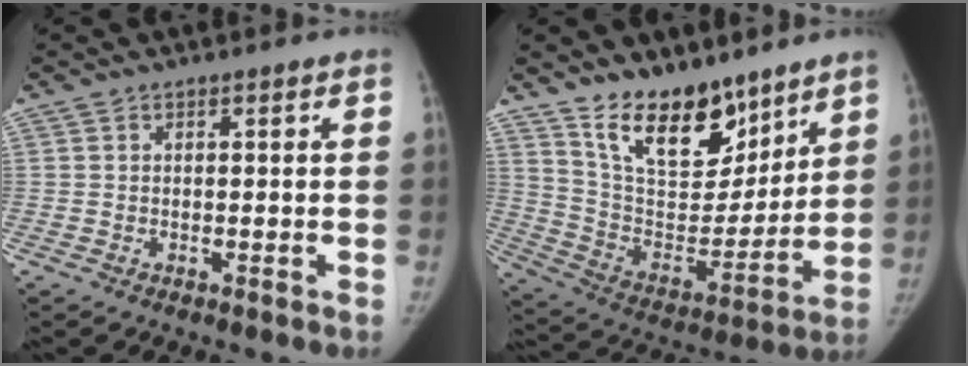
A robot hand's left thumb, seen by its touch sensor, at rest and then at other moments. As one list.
[{"total": 18.4, "force": [13.0, 8.9, 9.5], "torque": [-0.101, -0.084, 0.234]}]